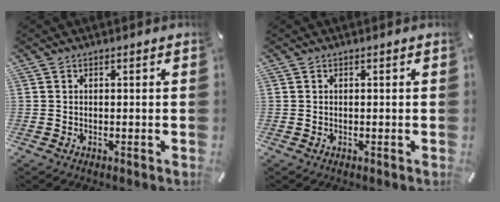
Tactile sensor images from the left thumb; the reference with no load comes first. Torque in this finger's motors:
{"motor_torque": [-0.04, 0.04, 0.00, 0.00, 0.00]}